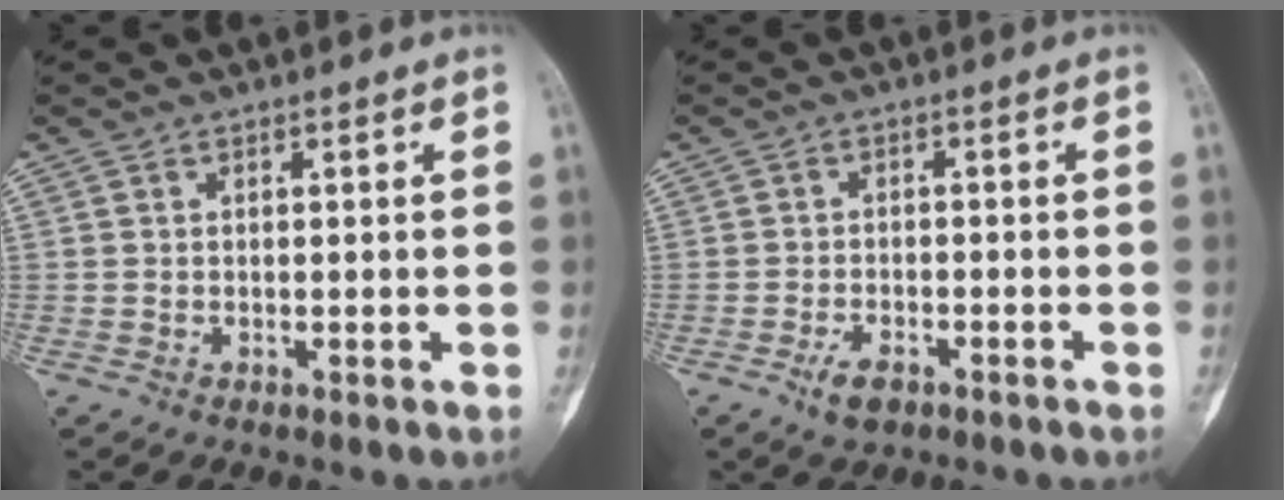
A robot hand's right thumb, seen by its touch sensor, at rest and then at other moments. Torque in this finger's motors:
{"motor_torque": [0.73, 0.40, 0.60, -0.39, 0.13]}